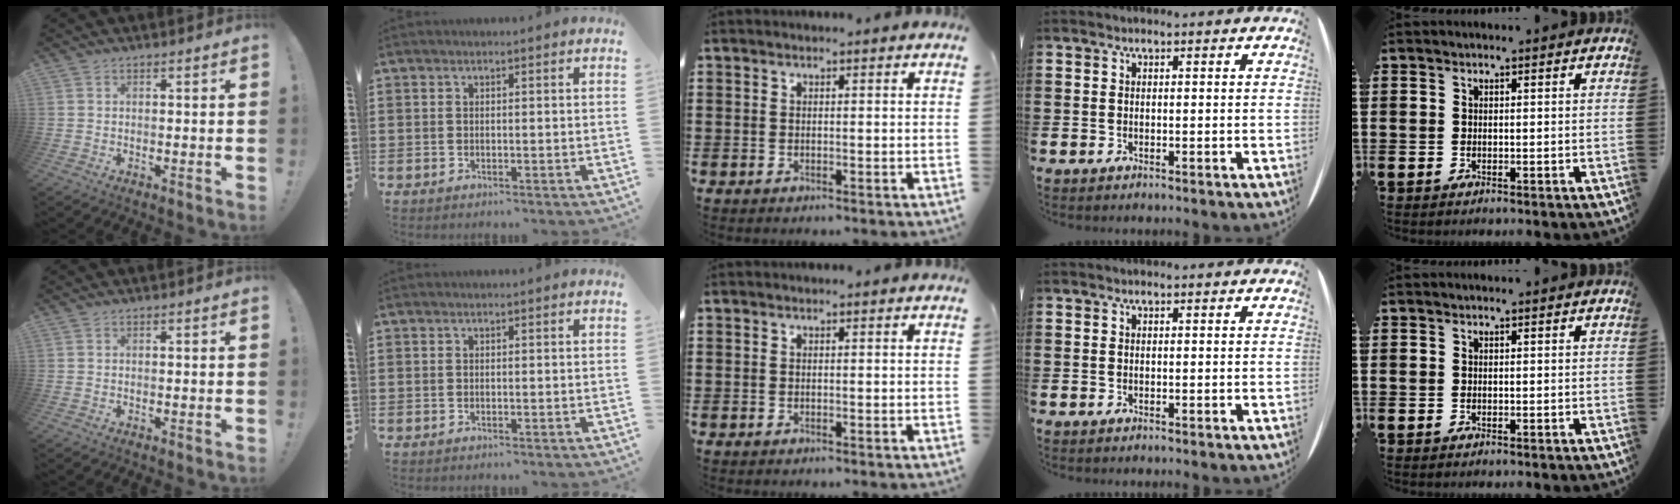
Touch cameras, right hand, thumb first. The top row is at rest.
{}